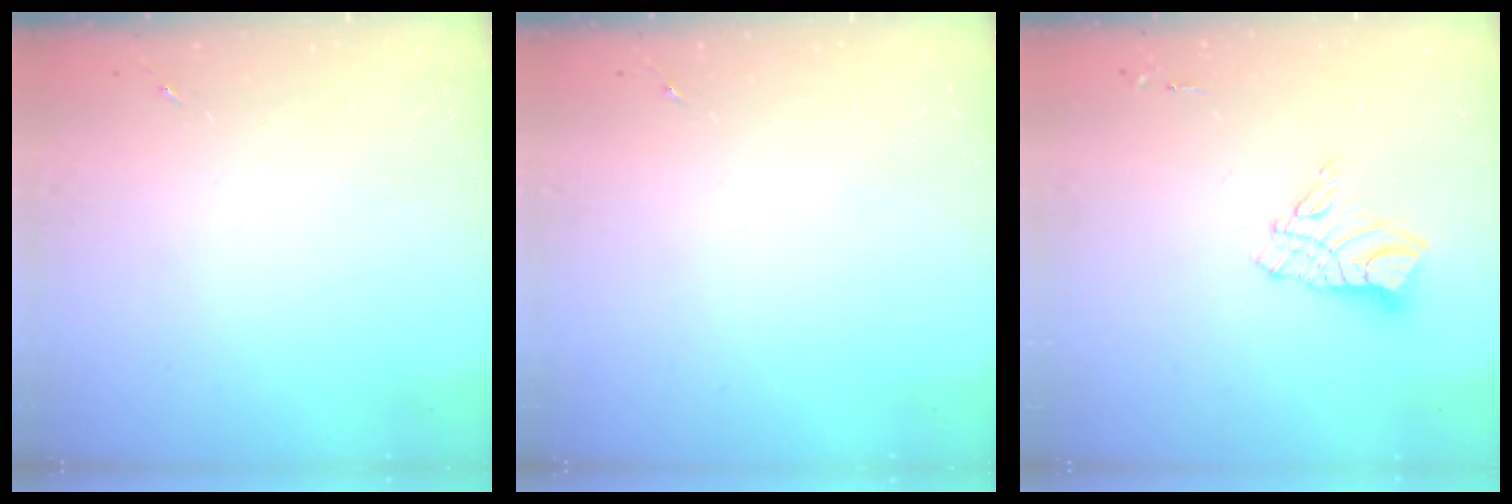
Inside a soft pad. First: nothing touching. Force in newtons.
{"total": 0.0}
{"total": 11.0, "press": 10.9, "slide": 1.0}